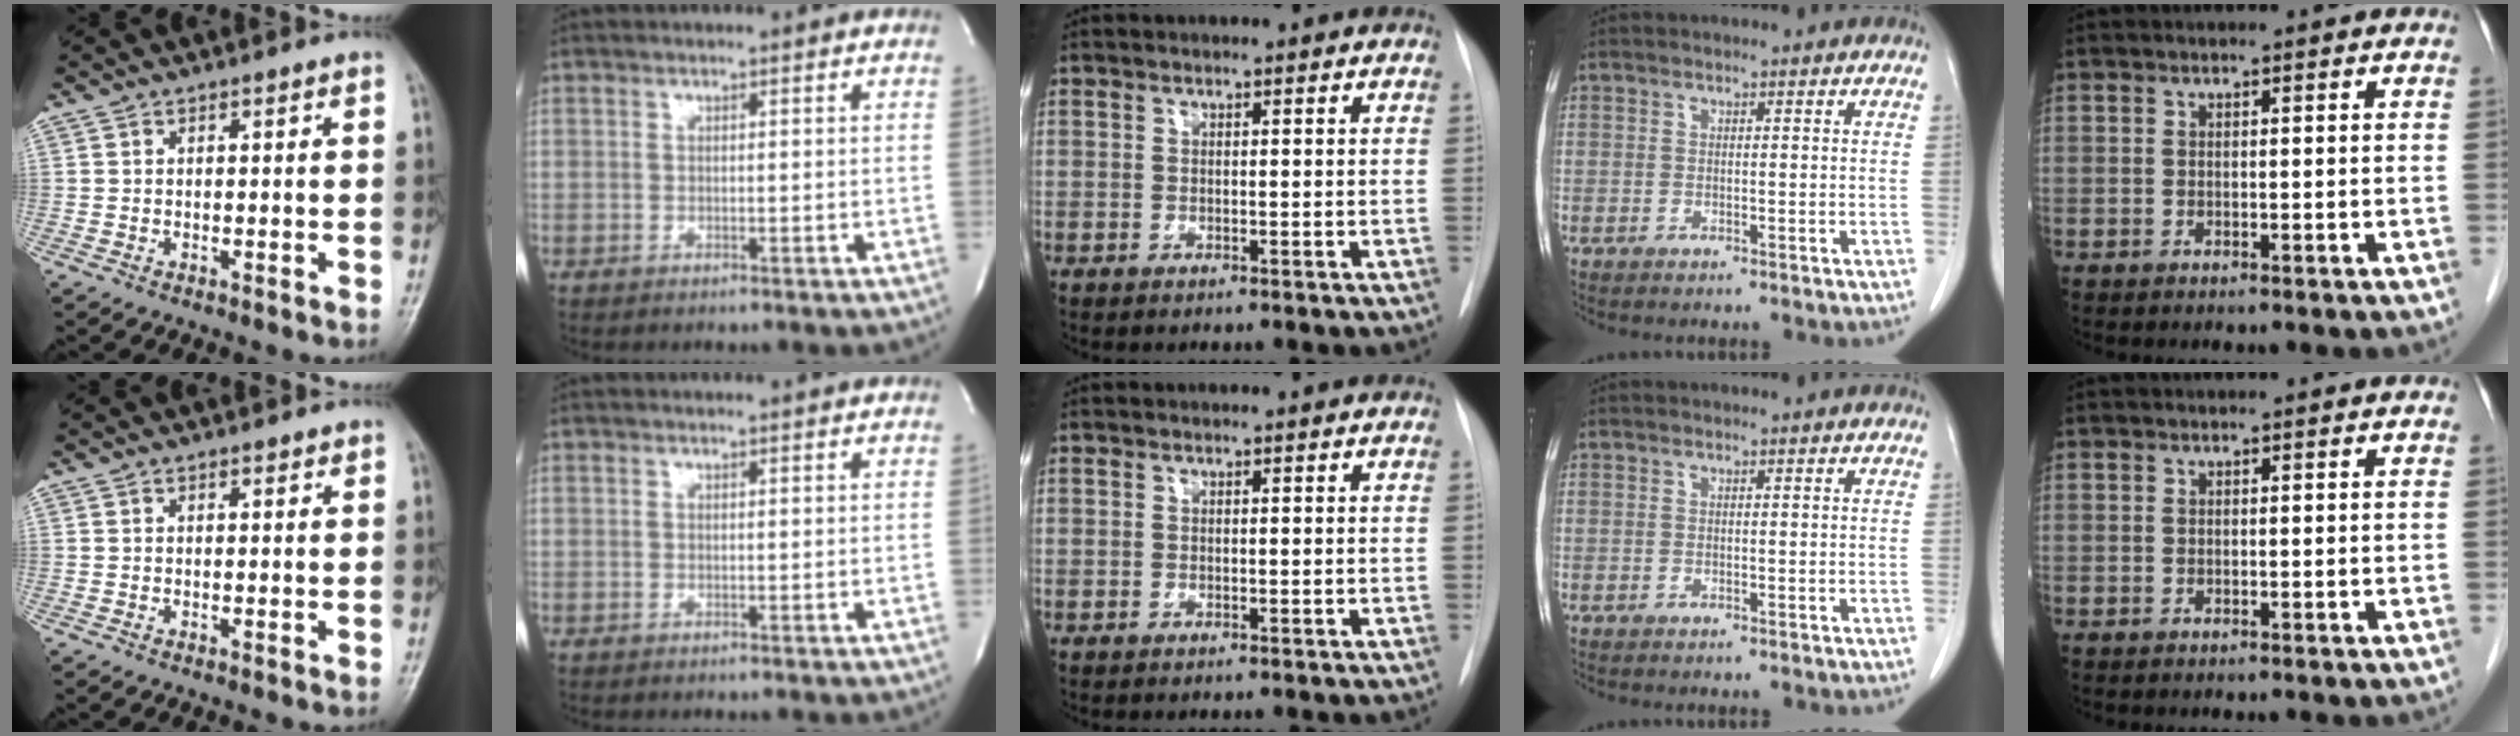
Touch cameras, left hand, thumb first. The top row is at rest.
{"thumb": {"total": 0.9, "force": [0.6, 0.5, 0.4], "torque": [-0.001, -0.002, 0.005]}, "index": {"total": 0.5, "force": [0.5, -0.1, 0.1], "torque": [-0.006, -0.003, 0.006]}}